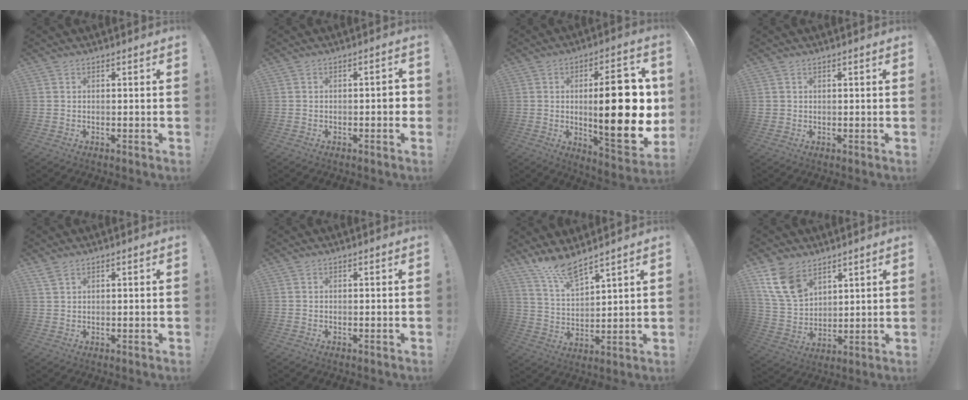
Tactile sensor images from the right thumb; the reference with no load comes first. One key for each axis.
{"total": 3.0, "fx": -0.8, "fy": 1.2, "fz": 2.7, "tx": -0.034, "ty": 0.007, "tz": -0.014}
{"total": 25.3, "fx": 1.5, "fy": 7.8, "fz": 24.0, "tx": -0.354, "ty": -0.016, "tz": 0.028}
{"total": 1.4, "fx": 0.6, "fy": 1.3, "fz": 0.3, "tx": -0.001, "ty": -0.001, "tz": 0.011}
{"total": 2.4, "fx": 1.7, "fy": 0.7, "fz": 1.6, "tx": -0.023, "ty": -0.005, "tz": 0.031}
{"total": 0.0}
{"total": 9.2, "fx": 8.3, "fy": 1.3, "fz": 3.9, "tx": -0.089, "ty": -0.053, "tz": 0.153}
{"total": 12.9, "fx": 8.0, "fy": 8.0, "fz": 6.2, "tx": -0.126, "ty": -0.034, "tz": 0.162}